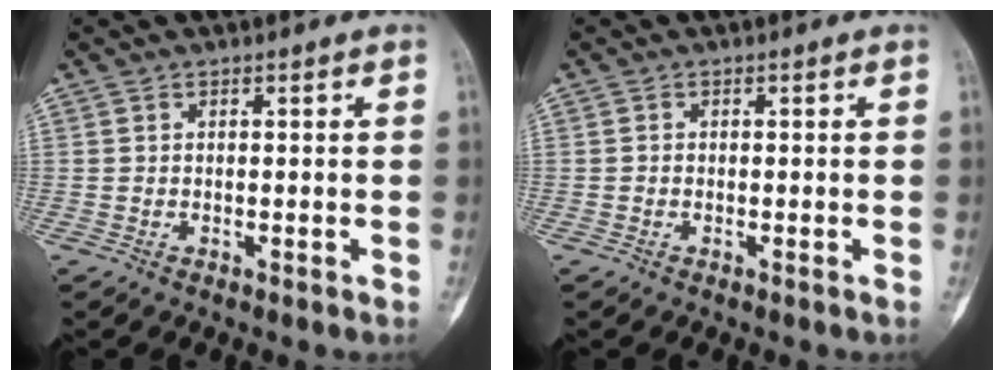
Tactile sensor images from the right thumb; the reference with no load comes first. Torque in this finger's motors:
{"motor_torque": [-0.68, -0.05, -0.14, 0.14, -0.10]}